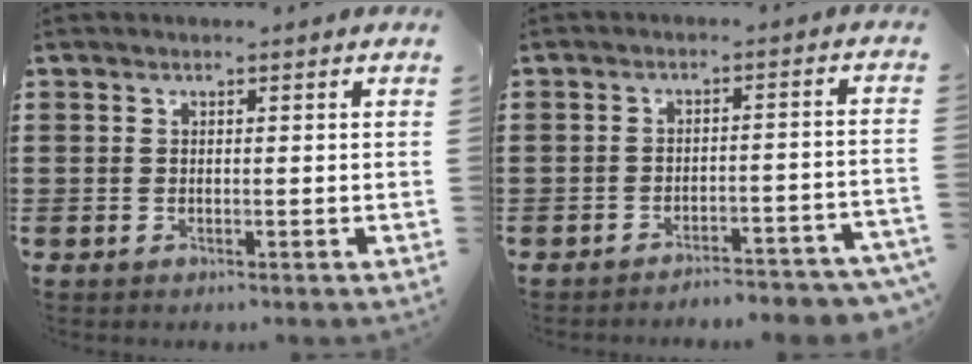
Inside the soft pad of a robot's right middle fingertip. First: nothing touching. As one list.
[{"total": 3.8, "force": [-3.8, -0.1, 0.8], "torque": [-0.015, -0.001, -0.079]}]